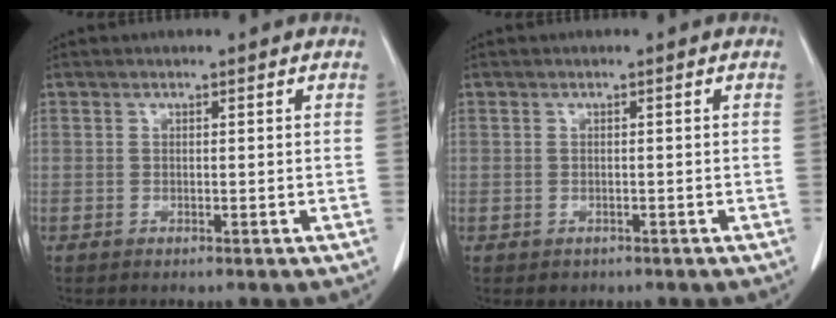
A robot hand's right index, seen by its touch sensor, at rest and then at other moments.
{"total": 1.2, "force": [-0.6, 1.1, 0.1], "torque": [-0.006, 0.003, -0.003]}